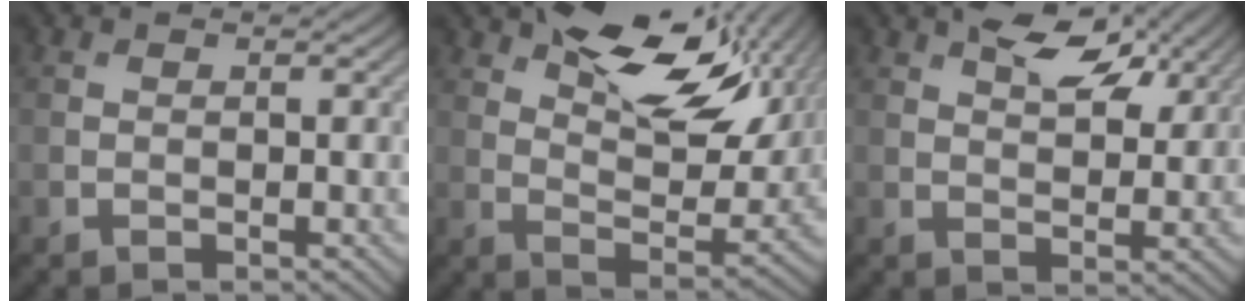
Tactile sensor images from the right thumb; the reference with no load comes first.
{"total": 15.2, "force": [7.6, 7.0, 11.2], "torque": [-0.170, 0.003, 0.116]}
{"total": 7.0, "force": [3.9, 3.1, 4.9], "torque": [-0.087, 0.003, 0.070]}